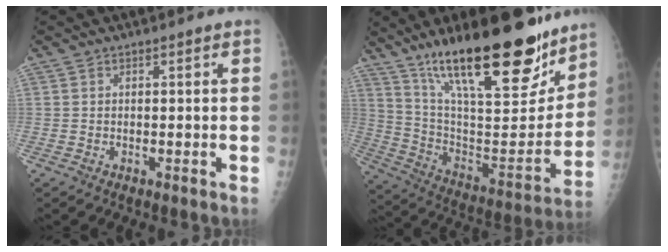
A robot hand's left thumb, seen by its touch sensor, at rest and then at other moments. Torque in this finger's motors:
{"motor_torque": [3.15, 1.48, 1.51, -1.26, 0.52]}